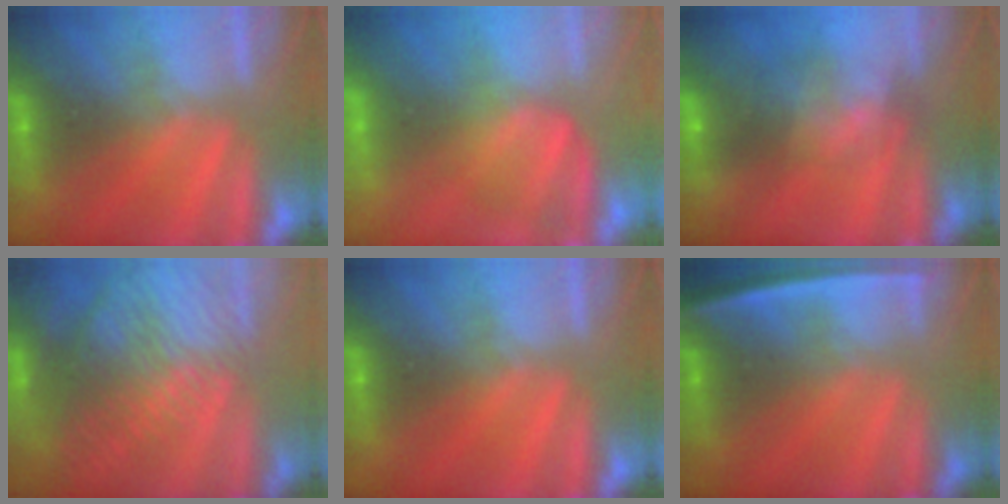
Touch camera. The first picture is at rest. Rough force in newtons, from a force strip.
{"total": 3.5}
{"total": 6.9}
{"total": 8.8}
{"total": 0.0}
{"total": 2.5}